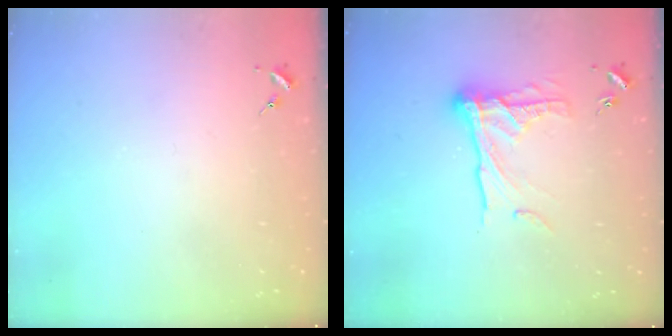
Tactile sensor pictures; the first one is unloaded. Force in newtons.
{"total": 14.6, "press": 14.6, "slide": 1.1}